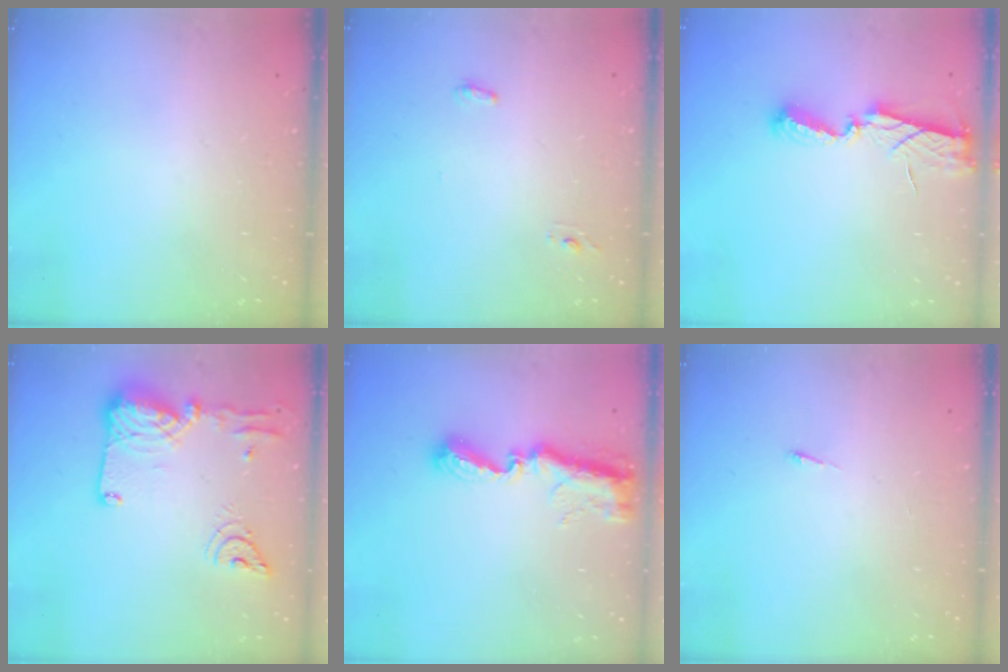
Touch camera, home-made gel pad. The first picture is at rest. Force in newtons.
{"total": 7.6, "press": 3.8, "slide": 6.6}
{"total": 6.2, "press": 6.2, "slide": 0.2}
{"total": 17.2, "press": 17.1, "slide": 2.2}
{"total": 9.9, "press": 9.9, "slide": 0.7}
{"total": 2.6, "press": 2.5, "slide": 0.3}